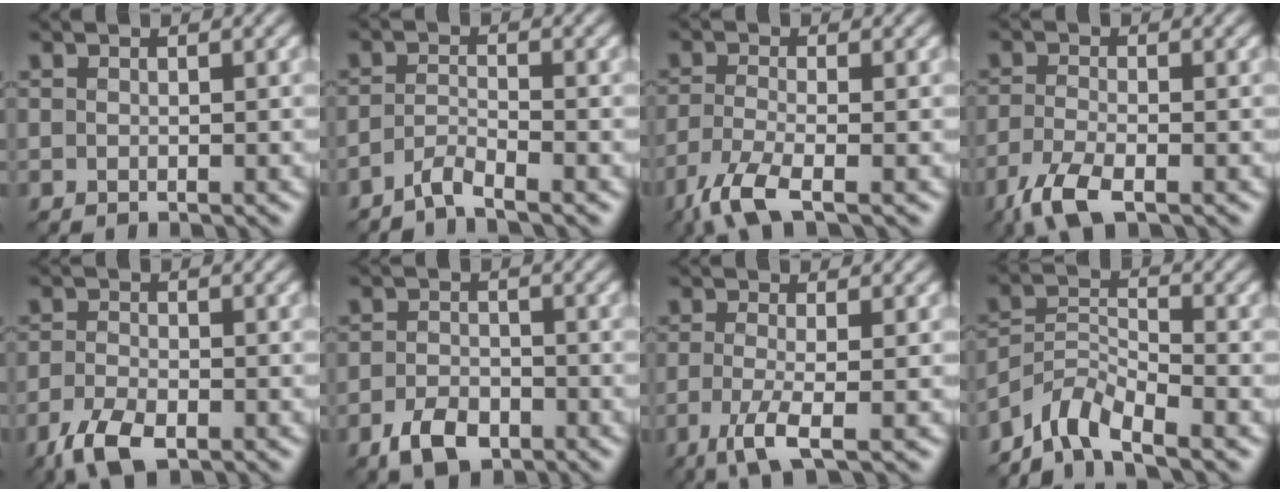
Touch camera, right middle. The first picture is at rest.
{"total": 1.9, "force": [-1.7, 0.2, 0.9], "torque": [-0.017, 0.004, -0.044]}
{"total": 4.6, "force": [-3.0, 1.2, 3.3], "torque": [-0.076, -0.009, -0.071]}
{"total": 4.0, "force": [-2.5, 1.3, 2.8], "torque": [-0.073, -0.010, -0.060]}
{"total": 3.8, "force": [-2.3, 1.7, 2.5], "torque": [-0.058, -0.005, -0.049]}
{"total": 3.4, "force": [-1.9, 2.0, 1.9], "torque": [-0.032, 0.002, -0.040]}
{"total": 3.4, "force": [-1.3, 0.8, 3.1], "torque": [-0.061, -0.006, -0.032]}
{"total": 4.6, "force": [-3.9, 1.4, 2.0], "torque": [-0.032, 0.003, -0.085]}